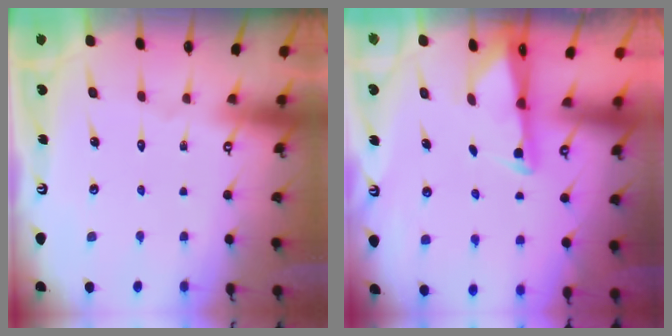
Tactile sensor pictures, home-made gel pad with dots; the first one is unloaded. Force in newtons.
{"total": 2.0, "press": 2.0, "slide": 0.3}